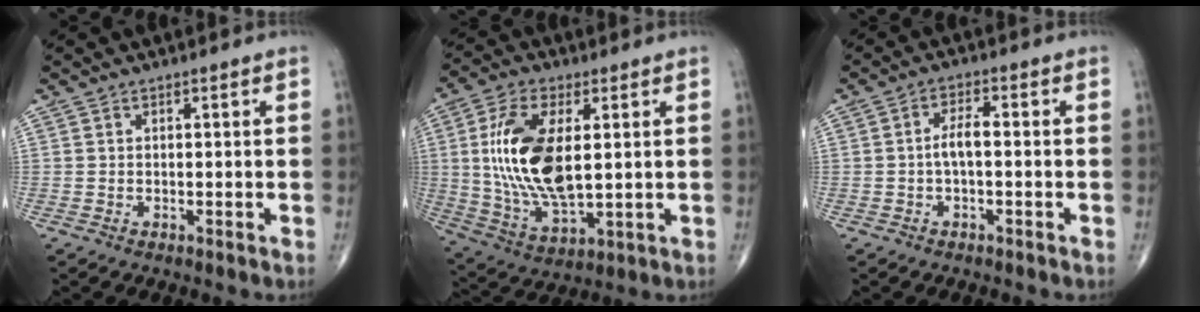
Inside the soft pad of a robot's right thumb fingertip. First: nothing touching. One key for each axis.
{"total": 17.4, "fx": 2.4, "fy": 8.3, "fz": 15.1, "tx": -0.296, "ty": -0.016, "tz": 0.053}
{"total": 3.4, "fx": -0.5, "fy": 1.3, "fz": 3.1, "tx": -0.059, "ty": 0.015, "tz": -0.012}